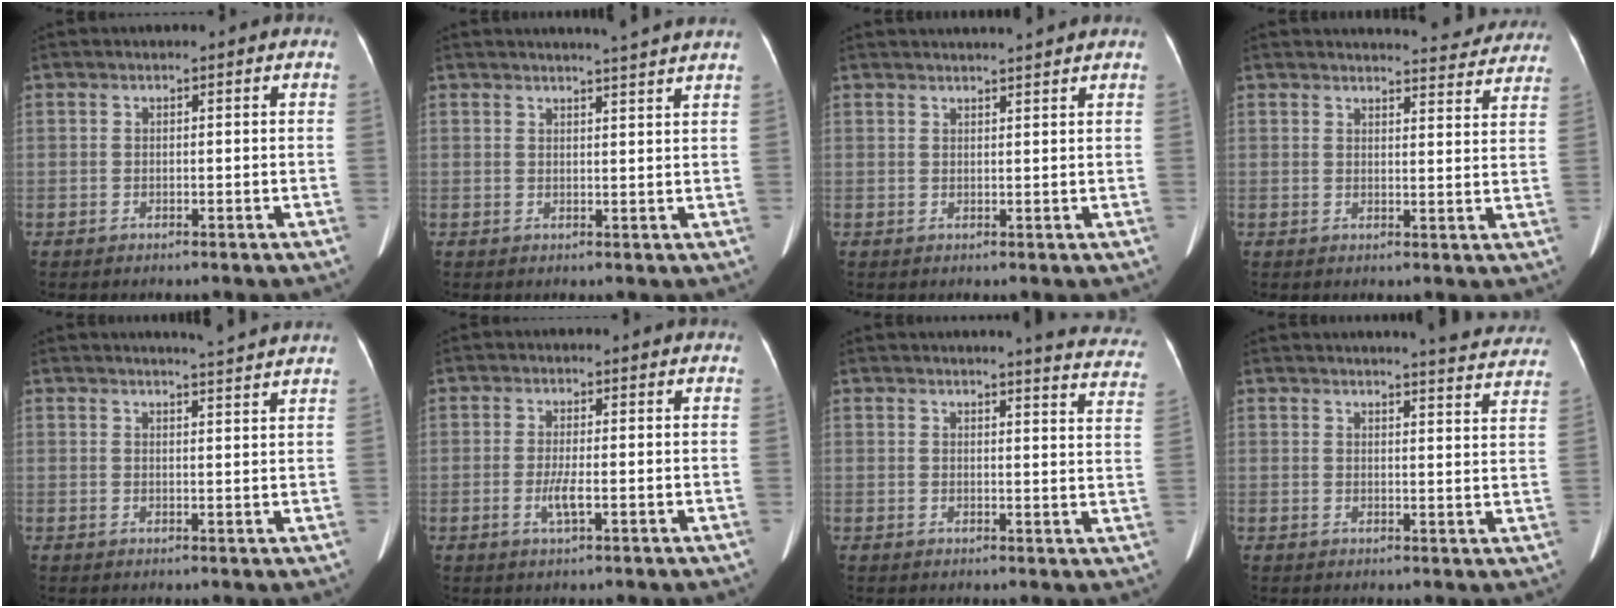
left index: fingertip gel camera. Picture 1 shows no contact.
{"total": 5.5, "force": [5.0, -1.2, 1.9], "torque": [-0.027, -0.003, 0.048]}
{"total": 5.3, "force": [5.0, -0.7, 1.6], "torque": [-0.021, 0.016, 0.058]}
{"total": 10.5, "force": [10.2, 1.6, 1.7], "torque": [-0.004, -0.020, 0.097]}
{"total": 5.0, "force": [4.7, -1.0, 1.4], "torque": [-0.023, -0.004, 0.050]}
{"total": 2.6, "force": [-0.8, 0.2, 2.5], "torque": [-0.053, -0.006, -0.012]}
{"total": 13.0, "force": [12.4, 0.8, 3.6], "torque": [-0.019, -0.078, 0.104]}
{"total": 10.5, "force": [10.2, 0.5, 2.5], "torque": [-0.022, -0.035, 0.096]}